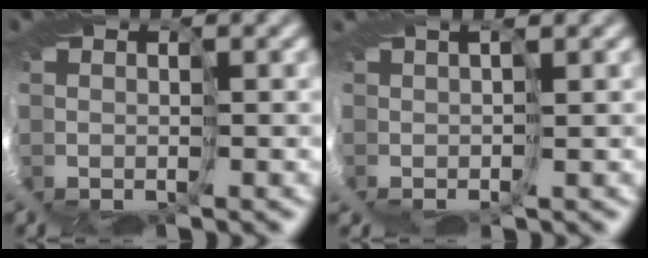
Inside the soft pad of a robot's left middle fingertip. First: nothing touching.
{"total": 2.3, "force": [0.8, -2.1, -0.6], "torque": [0.024, 0.017, -0.001]}